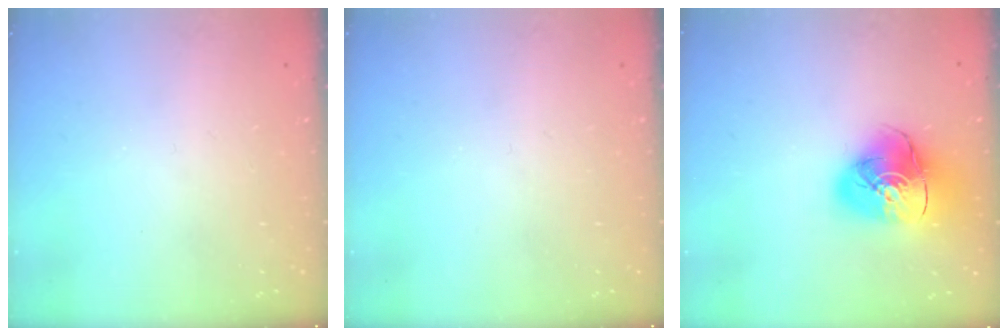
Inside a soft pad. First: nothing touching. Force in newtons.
{"total": 0.0}
{"total": 16.0, "press": 15.8, "slide": 2.1}